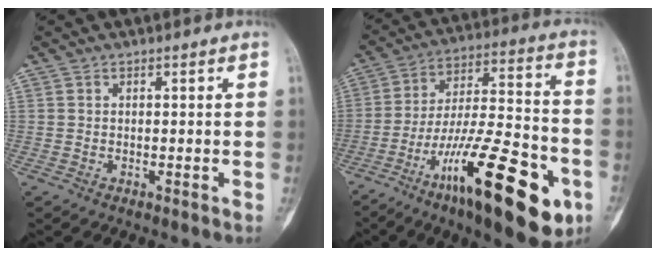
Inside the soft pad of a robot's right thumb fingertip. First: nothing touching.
{"total": 26.8, "force": [-11.8, 8.0, 22.7], "torque": [-0.335, 0.054, -0.182]}